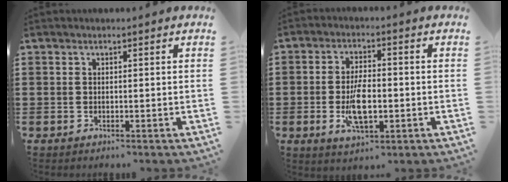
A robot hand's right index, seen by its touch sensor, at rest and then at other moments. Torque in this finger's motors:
{"motor_torque": [1.78, 0.36, 0.77, 0.21]}